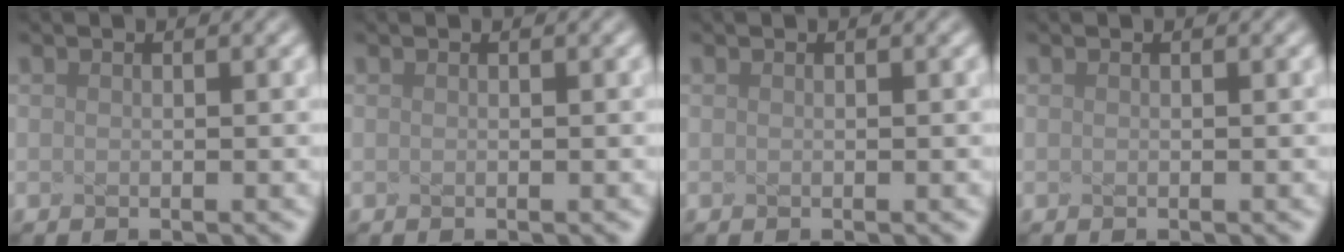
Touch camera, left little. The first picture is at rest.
{"total": 0.0}
{"total": 0.0}
{"total": 0.0}